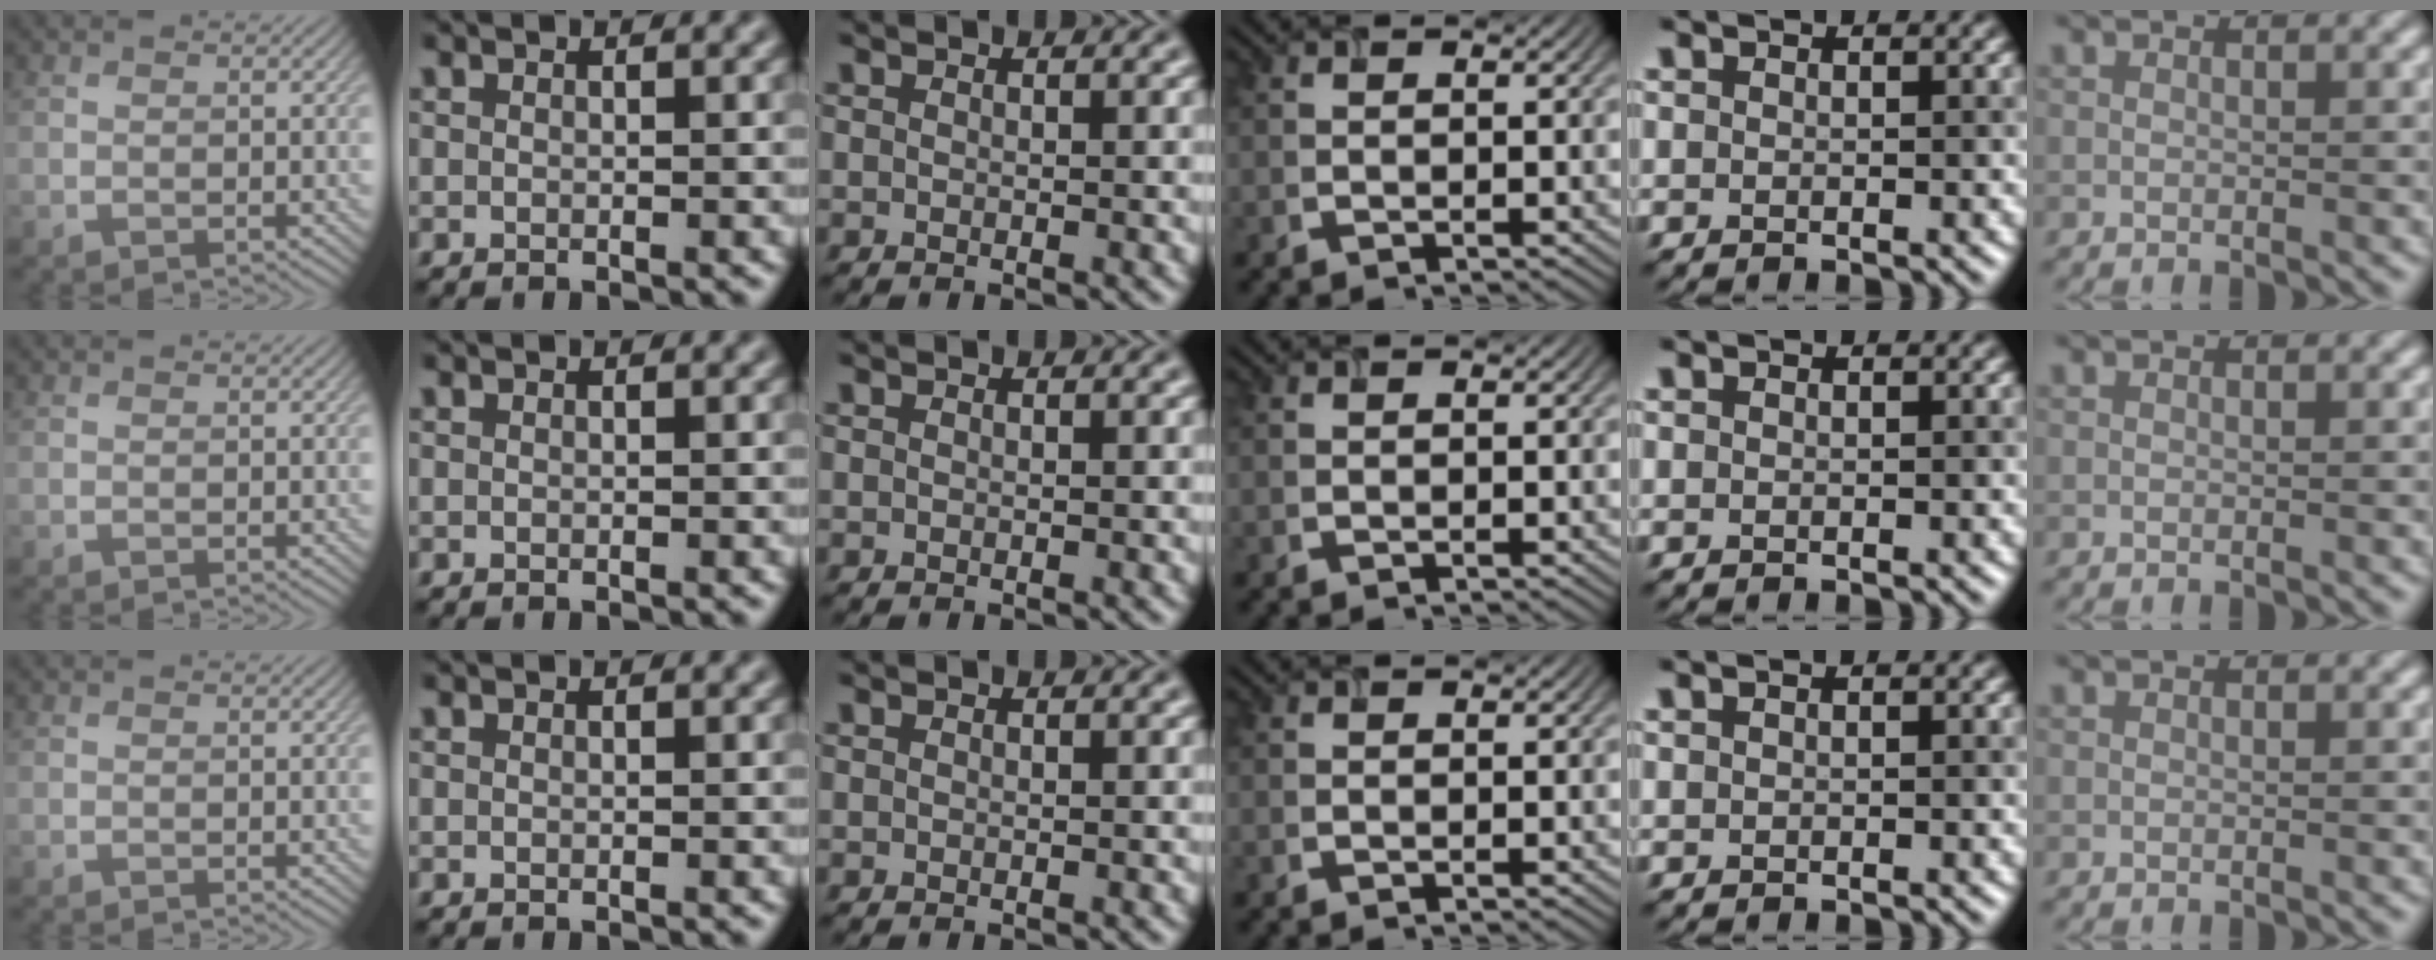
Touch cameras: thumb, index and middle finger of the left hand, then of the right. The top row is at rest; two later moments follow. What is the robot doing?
{"motion": "insert", "object": "airpods case & airpods"}